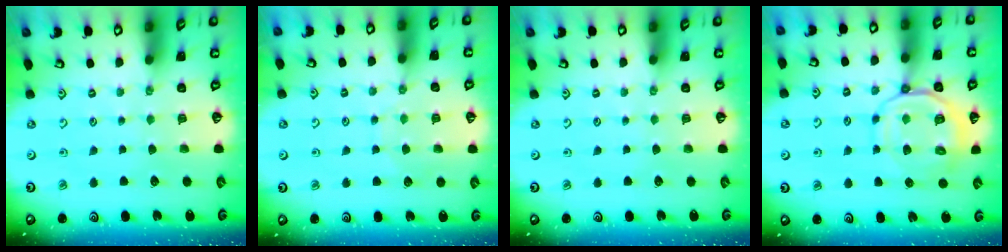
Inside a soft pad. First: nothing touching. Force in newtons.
{"total": 5.7, "press": 5.7, "slide": 0.6}
{"total": 0.0}
{"total": 12.4, "press": 12.3, "slide": 1.8}